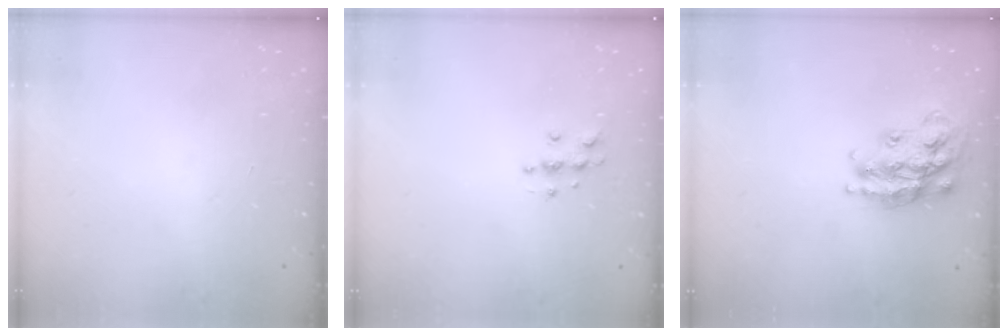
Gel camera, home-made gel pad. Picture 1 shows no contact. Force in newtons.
{"total": 4.9, "press": 4.8, "slide": 0.6}
{"total": 18.0, "press": 17.9, "slide": 1.1}